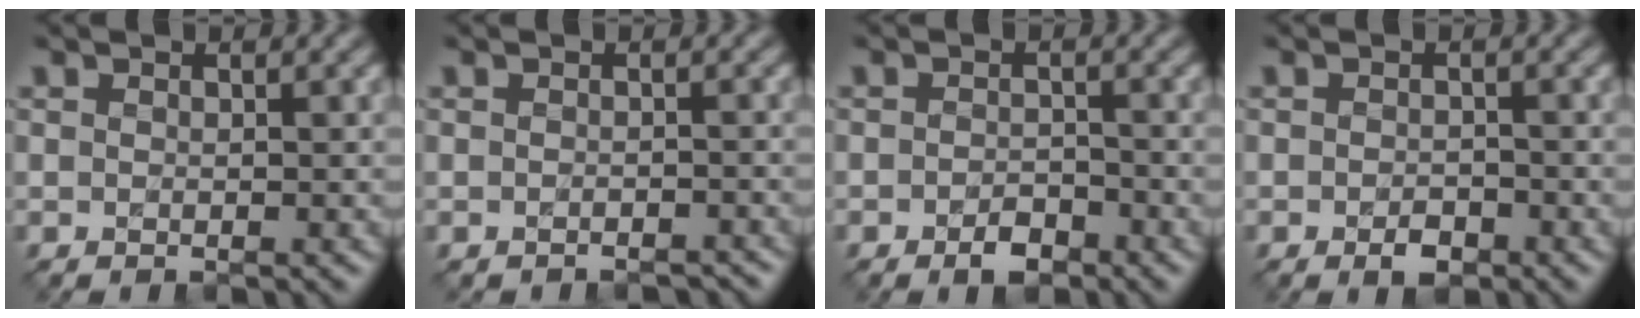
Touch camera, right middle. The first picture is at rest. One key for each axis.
{"total": 1.6, "fx": -1.5, "fy": 0.3, "fz": 0.3, "tx": -0.001, "ty": 0.001, "tz": -0.019}
{"total": 2.2, "fx": -1.4, "fy": 1.1, "fz": 1.4, "tx": -0.022, "ty": 0.002, "tz": -0.025}
{"total": 1.8, "fx": -1.0, "fy": 1.0, "fz": 1.2, "tx": -0.021, "ty": -0.001, "tz": -0.018}